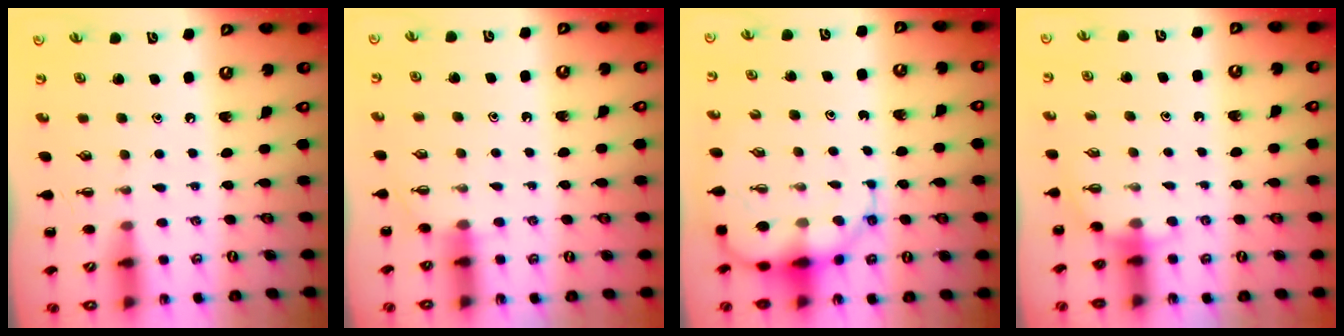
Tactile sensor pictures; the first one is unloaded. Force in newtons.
{"total": 3.0, "press": 2.9, "slide": 0.9}
{"total": 10.3, "press": 9.9, "slide": 3.1}
{"total": 3.6, "press": 3.6, "slide": 0.3}